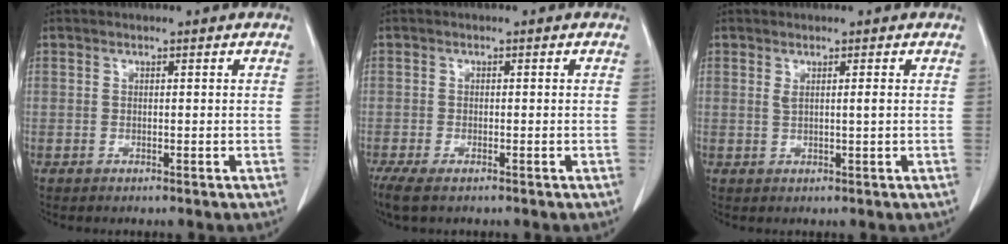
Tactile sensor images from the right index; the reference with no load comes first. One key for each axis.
{"total": 4.5, "fx": -3.2, "fy": 1.3, "fz": 2.9, "tx": -0.056, "ty": -0.014, "tz": -0.050}
{"total": 1.4, "fx": 0.4, "fy": -0.1, "fz": 1.4, "tx": -0.027, "ty": -0.003, "tz": 0.009}